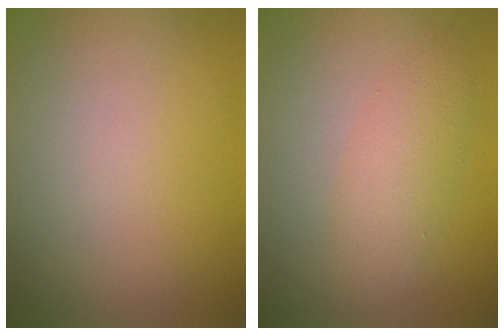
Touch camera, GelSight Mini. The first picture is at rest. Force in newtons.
{"total": 3.1, "press": 3.1, "slide": 0.0}